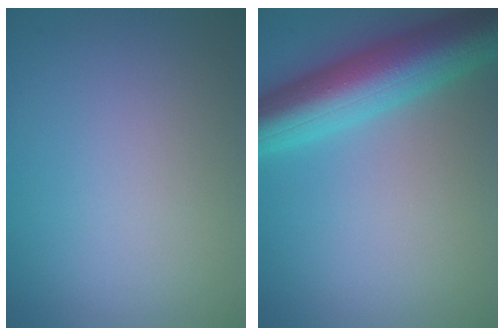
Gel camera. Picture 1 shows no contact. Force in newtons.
{"total": 9.0, "press": 9.0, "slide": 0.2}